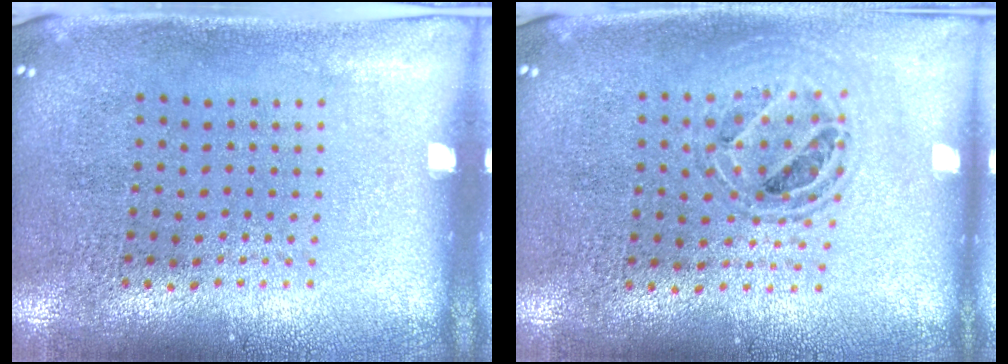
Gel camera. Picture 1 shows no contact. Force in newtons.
{"total": 0.8, "press": 0.8, "slide": 0.0}